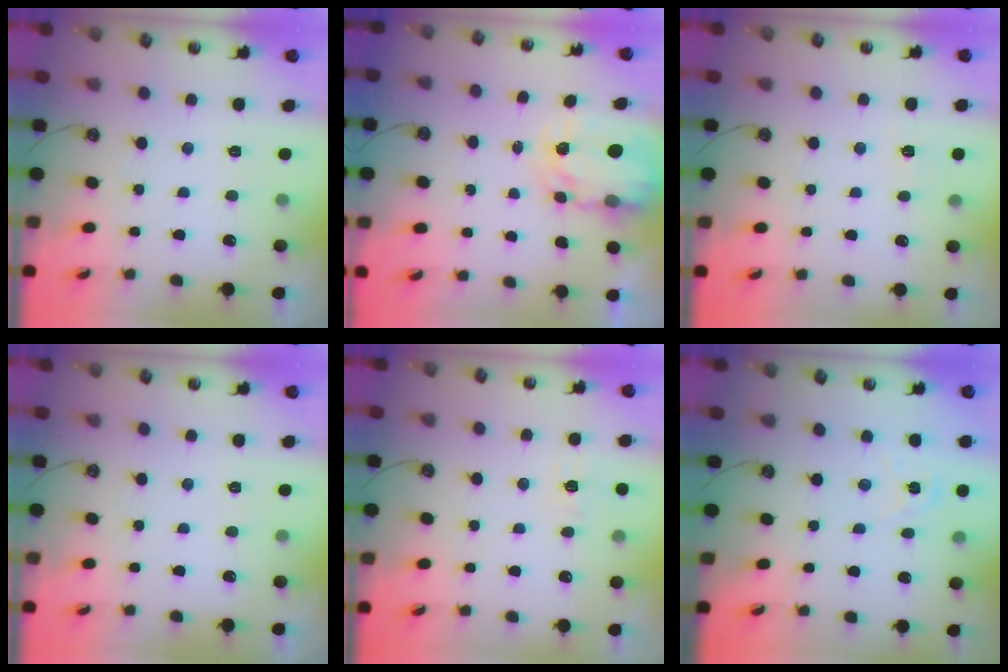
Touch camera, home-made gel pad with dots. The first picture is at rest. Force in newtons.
{"total": 4.4, "press": 4.4, "slide": 0.2}
{"total": 2.7, "press": 2.7, "slide": 0.3}
{"total": 0.0}
{"total": 6.2, "press": 6.2, "slide": 0.5}
{"total": 2.1, "press": 2.1, "slide": 0.2}